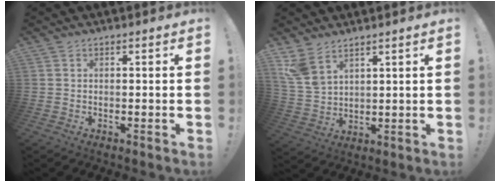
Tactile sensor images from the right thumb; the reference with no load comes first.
{"total": 7.7, "force": [5.6, 3.6, 3.9], "torque": [-0.086, -0.026, 0.110]}